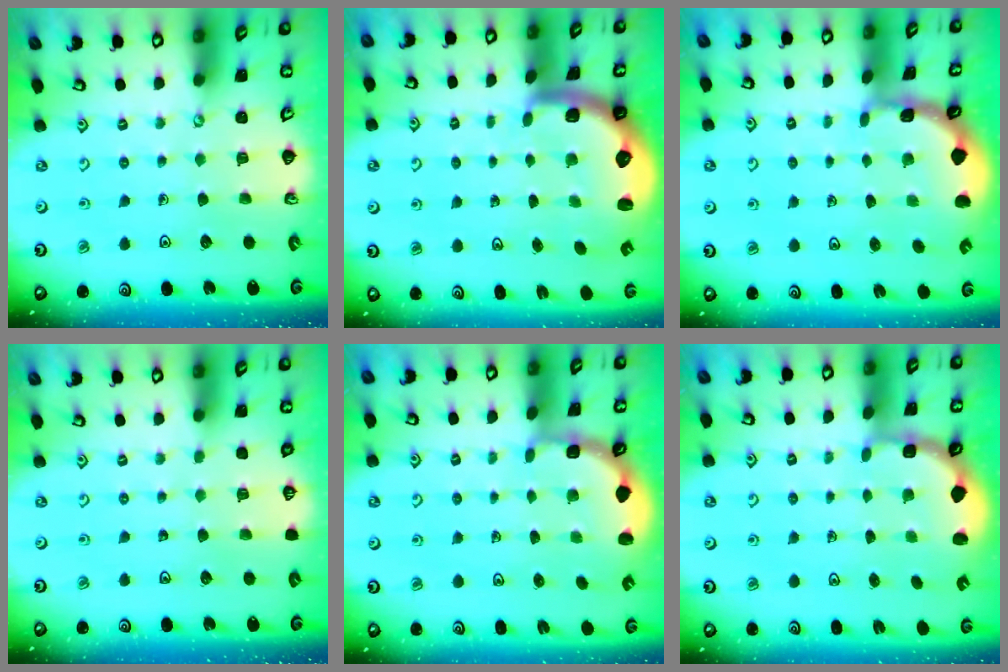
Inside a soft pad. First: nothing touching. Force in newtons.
{"total": 2.8, "press": 2.4, "slide": 1.4}
{"total": 1.5, "press": 1.5, "slide": 0.1}
{"total": 0.0}
{"total": 1.8, "press": 1.5, "slide": 1.1}
{"total": 2.7, "press": 2.1, "slide": 1.7}